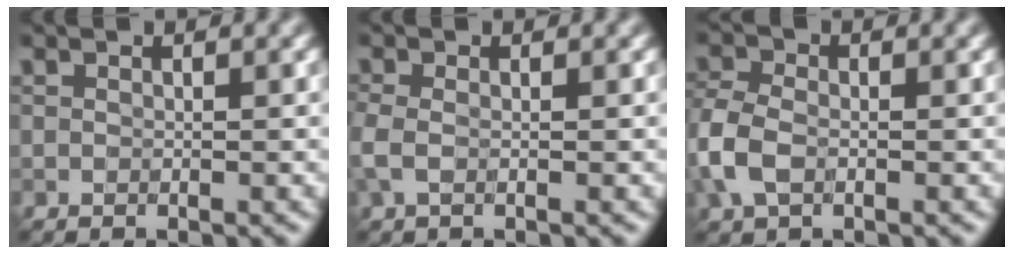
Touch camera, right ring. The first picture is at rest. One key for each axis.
{"total": 1.8, "fx": -0.3, "fy": 1.0, "fz": 1.5, "tx": -0.042, "ty": -0.003, "tz": -0.013}
{"total": 3.8, "fx": -1.0, "fy": 2.5, "fz": 2.6, "tx": -0.069, "ty": 0.002, "tz": -0.033}